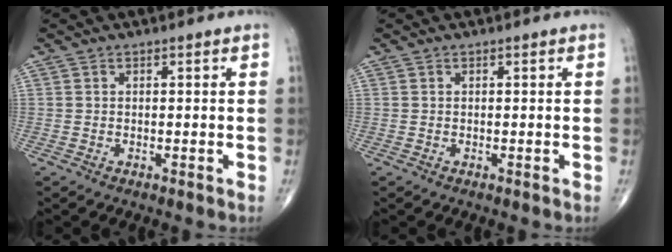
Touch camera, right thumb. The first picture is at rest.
{"total": 0.0}